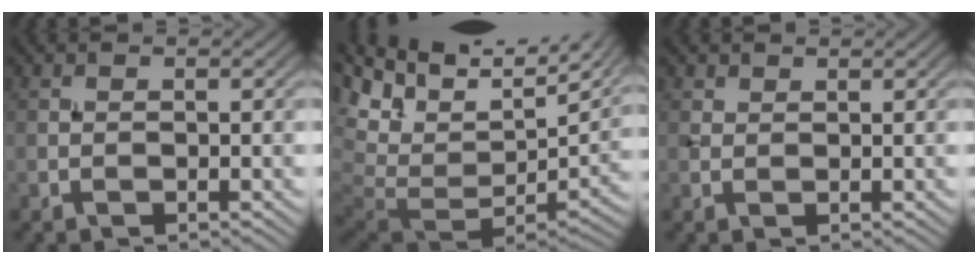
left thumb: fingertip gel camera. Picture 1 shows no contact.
{"total": 16.7, "force": [4.5, 9.2, 13.2], "torque": [-0.234, 0.011, 0.139]}
{"total": 1.2, "force": [1.0, 0.6, 0.3], "torque": [-0.007, 0.001, 0.023]}